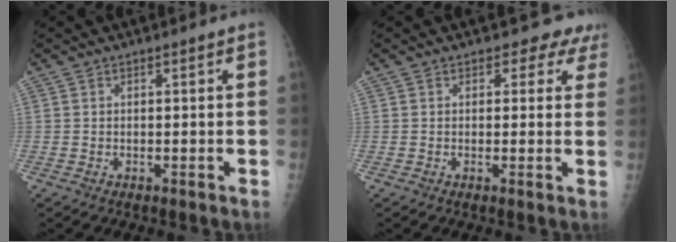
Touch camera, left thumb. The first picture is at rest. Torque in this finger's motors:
{"motor_torque": [-0.29, -0.16, -0.04, 0.04, -0.02]}